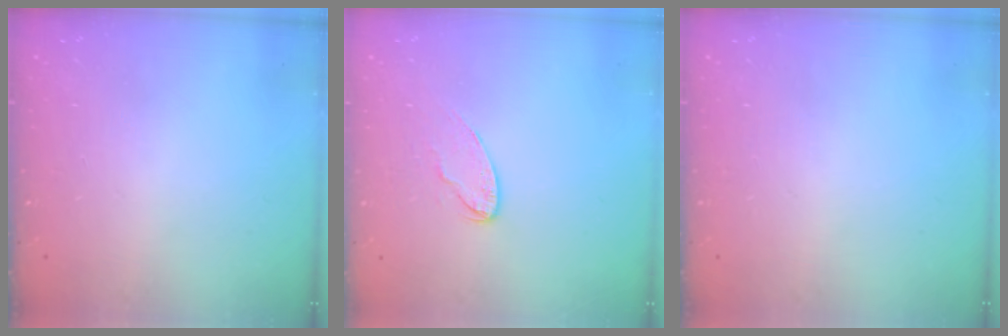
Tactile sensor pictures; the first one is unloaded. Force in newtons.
{"total": 8.2, "press": 8.2, "slide": 0.4}
{"total": 0.0}